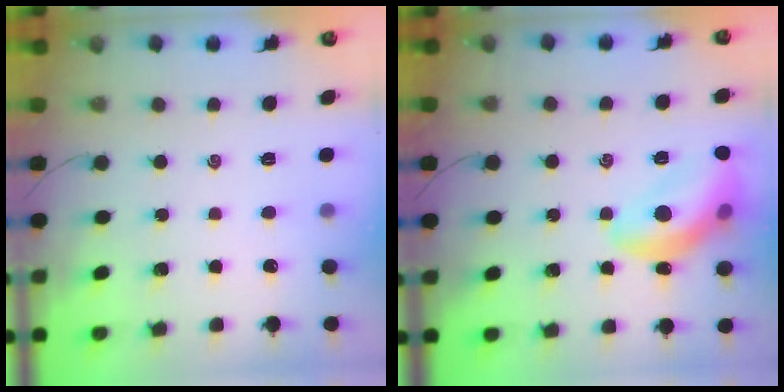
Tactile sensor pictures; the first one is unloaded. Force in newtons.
{"total": 14.7, "press": 14.6, "slide": 1.5}